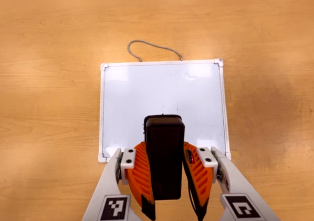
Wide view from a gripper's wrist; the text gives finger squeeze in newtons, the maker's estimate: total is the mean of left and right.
{"total": 6.4, "left": 5.5, "right": 7.4}